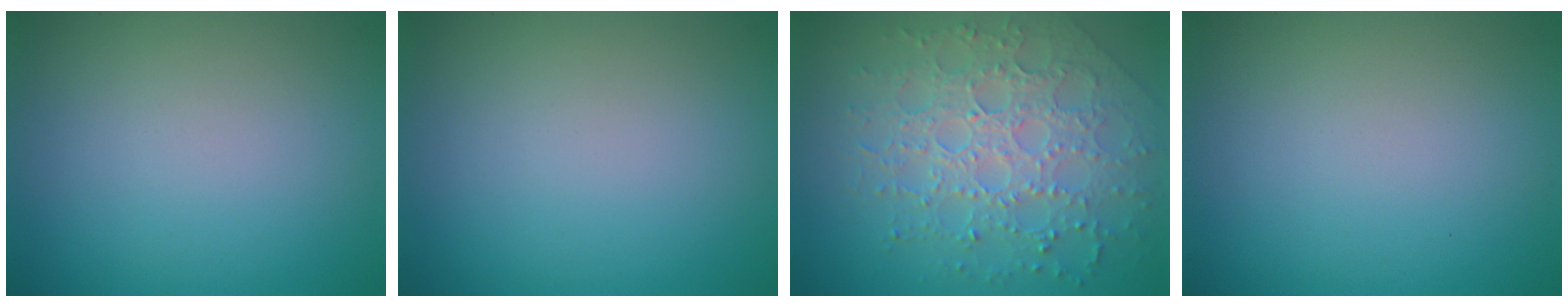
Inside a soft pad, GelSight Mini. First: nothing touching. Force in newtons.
{"total": 0.0}
{"total": 7.2, "press": 5.2, "slide": 5.0}
{"total": 0.0}